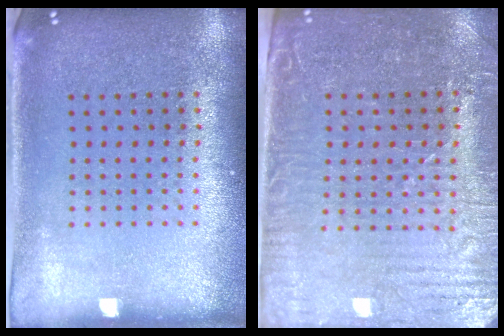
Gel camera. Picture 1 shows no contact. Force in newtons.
{"total": 3.9, "press": 3.5, "slide": 1.8}